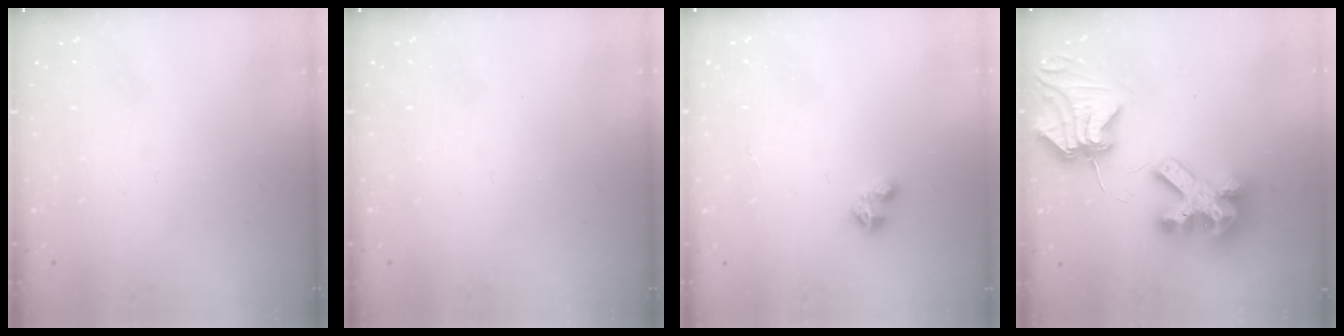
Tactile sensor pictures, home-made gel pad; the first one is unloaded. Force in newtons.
{"total": 0.0}
{"total": 2.1, "press": 2.1, "slide": 0.2}
{"total": 14.5, "press": 14.4, "slide": 1.7}